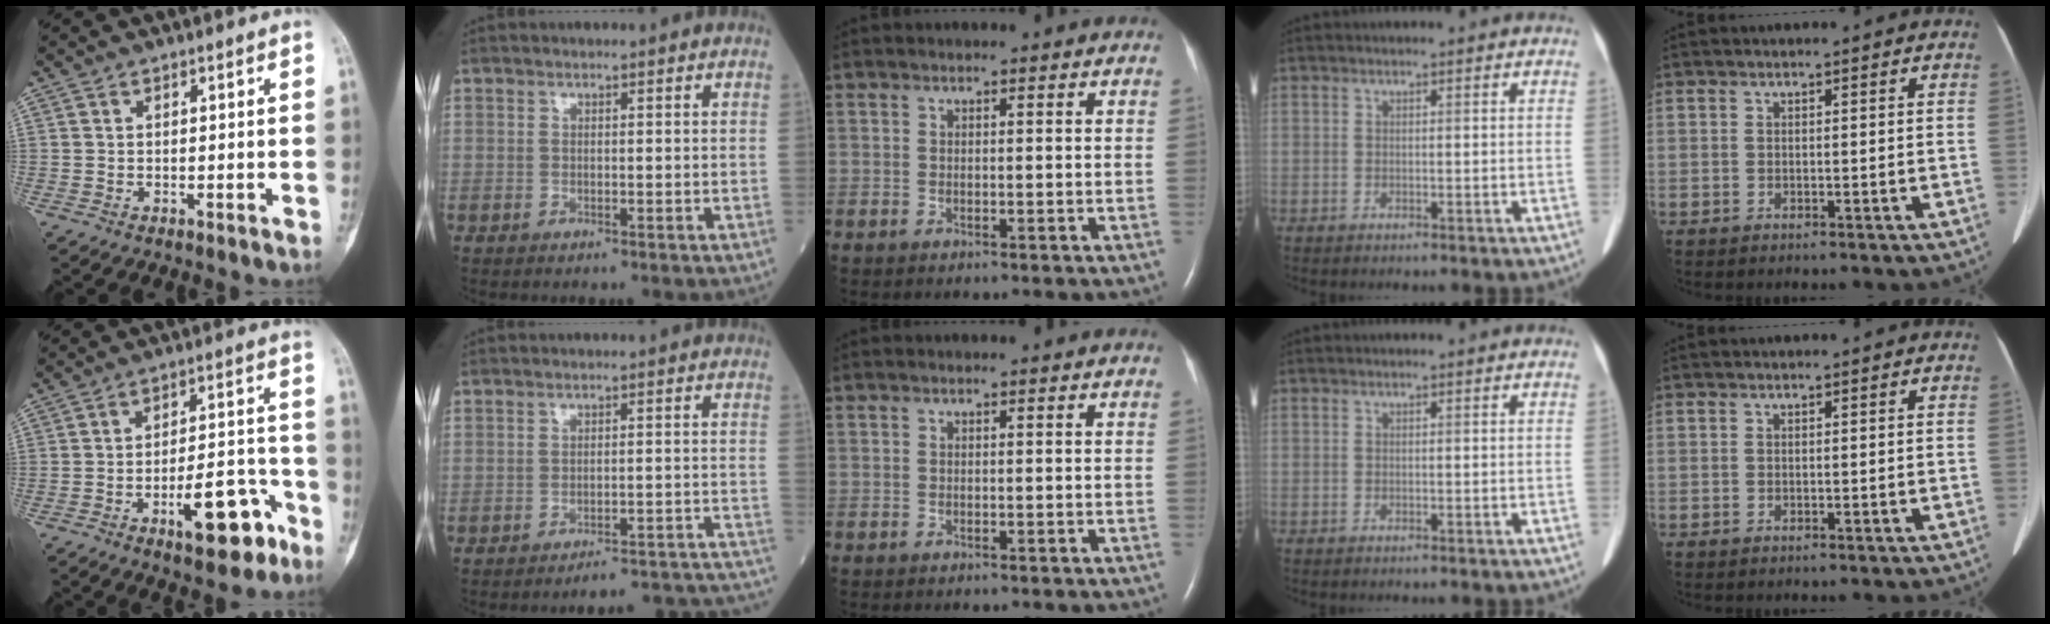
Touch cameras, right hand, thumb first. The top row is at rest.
{"thumb": {"total": 13.0, "force": [-6.8, 5.1, 9.9], "torque": [-0.127, 0.054, -0.095]}, "index": {"total": 15.0, "force": [-14.8, -0.2, 2.3], "torque": [0.020, 0.017, -0.171]}}